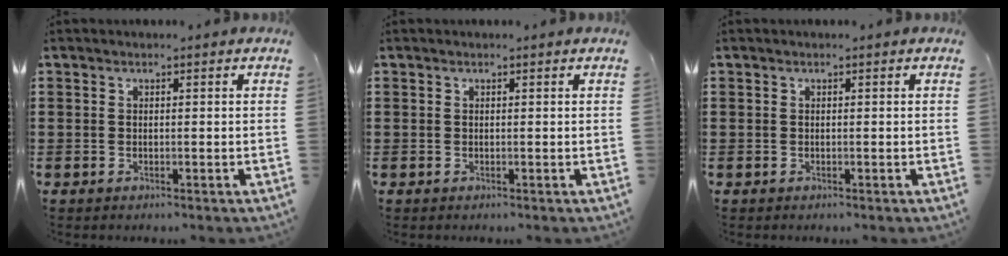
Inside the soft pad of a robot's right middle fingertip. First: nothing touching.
{"total": 0.0}
{"total": 0.0}